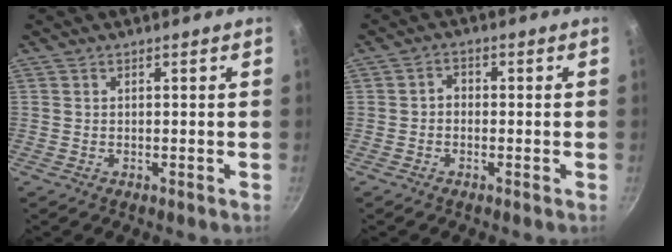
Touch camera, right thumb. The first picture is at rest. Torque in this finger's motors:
{"motor_torque": [-0.25, -0.03, -0.05, 0.13, -0.04]}